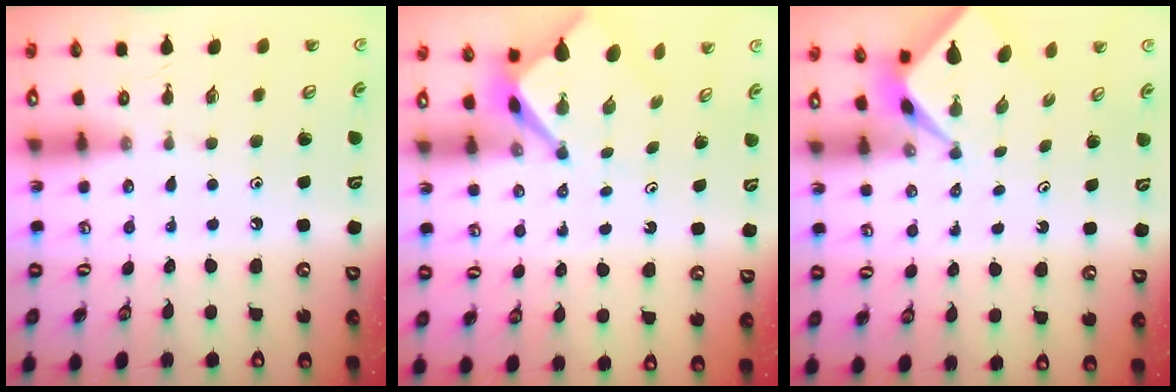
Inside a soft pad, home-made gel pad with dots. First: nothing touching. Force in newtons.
{"total": 3.7, "press": 3.7, "slide": 0.3}
{"total": 1.6, "press": 1.5, "slide": 0.2}